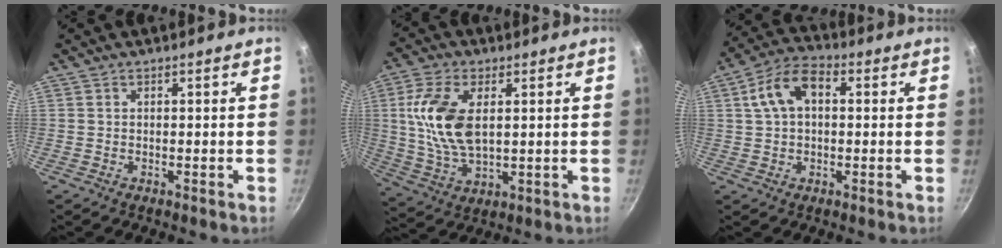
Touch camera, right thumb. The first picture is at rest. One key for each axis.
{"total": 13.3, "fx": 2.4, "fy": 7.2, "fz": 10.9, "tx": -0.212, "ty": -0.008, "tz": 0.050}
{"total": 9.6, "fx": 1.8, "fy": 6.1, "fz": 7.2, "tx": -0.121, "ty": 0.028, "tz": 0.020}